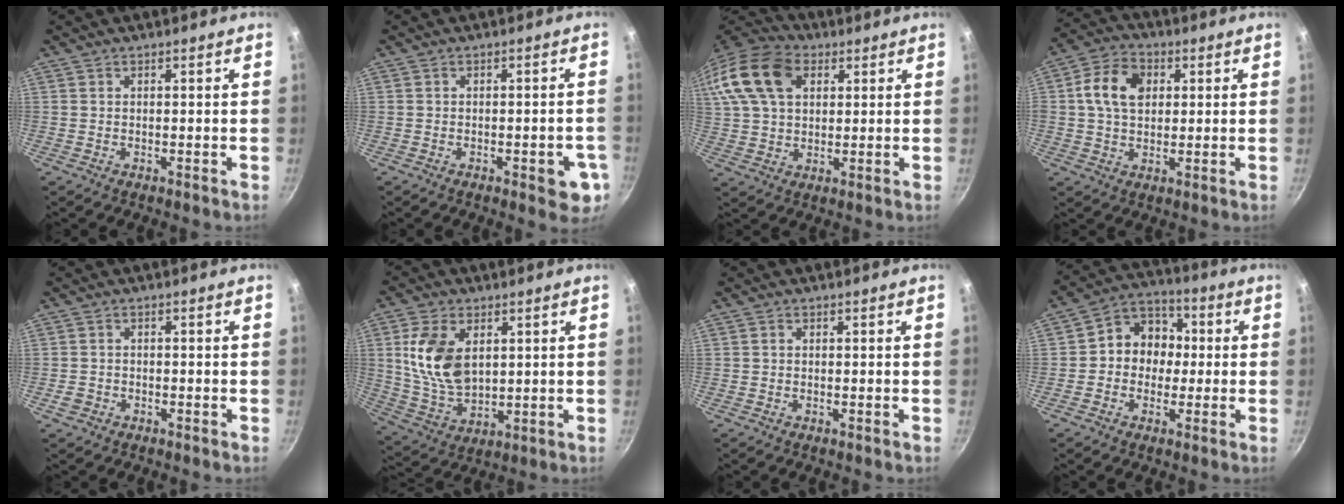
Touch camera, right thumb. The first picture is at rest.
{"total": 6.5, "force": [-2.2, 2.7, 5.5], "torque": [-0.048, 0.006, -0.025]}
{"total": 22.0, "force": [8.1, 14.9, 13.9], "torque": [-0.307, 0.029, 0.139]}
{"total": 9.9, "force": [2.1, 7.2, 6.5], "torque": [-0.102, 0.010, 0.024]}
{"total": 2.2, "force": [-1.1, 1.7, 0.9], "torque": [-0.016, 0.011, -0.017]}
{"total": 13.1, "force": [3.2, 8.3, 9.6], "torque": [-0.168, -0.023, 0.072]}
{"total": 0.5, "force": [0.1, 0.5, 0.2], "torque": [-0.001, 0.003, 0.001]}
{"total": 9.9, "force": [0.0, 8.7, 4.8], "torque": [-0.025, 0.029, -0.021]}